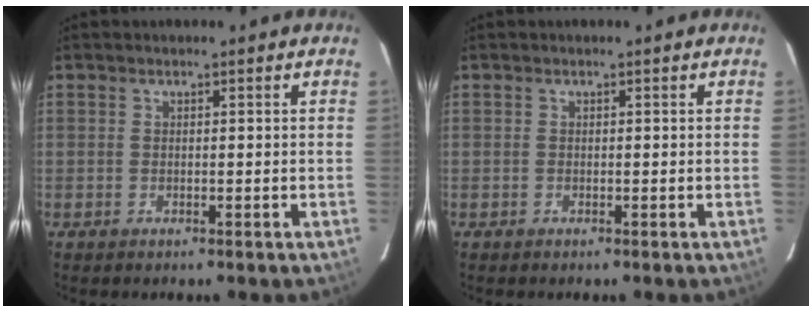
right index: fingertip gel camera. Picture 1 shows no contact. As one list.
[{"total": 0.0}]